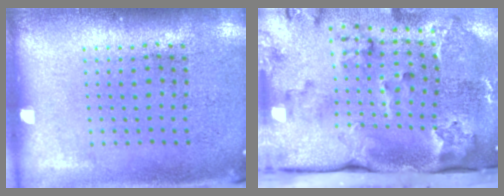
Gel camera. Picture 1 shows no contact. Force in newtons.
{"total": 3.7, "press": 2.6, "slide": 2.6}